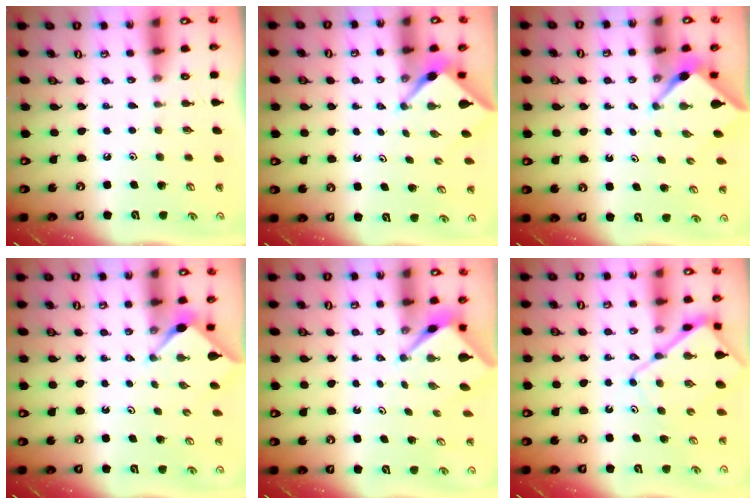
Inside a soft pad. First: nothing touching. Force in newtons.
{"total": 3.1, "press": 3.1, "slide": 0.3}
{"total": 3.0, "press": 3.0, "slide": 0.3}
{"total": 2.9, "press": 2.9, "slide": 0.4}
{"total": 2.5, "press": 2.5, "slide": 0.2}
{"total": 9.7, "press": 9.7, "slide": 1.1}